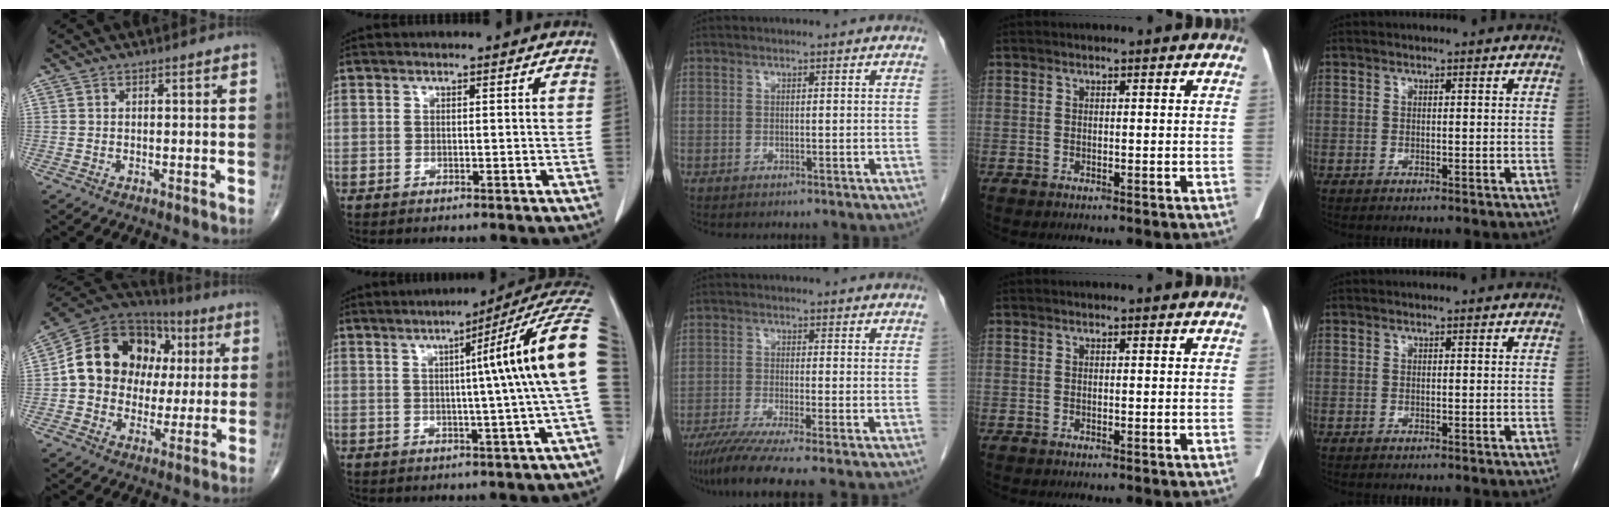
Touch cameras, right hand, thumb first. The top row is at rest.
{"thumb": {"total": 19.4, "force": [2.8, 15.5, 11.4], "torque": [-0.154, 0.032, 0.047]}, "index": {"total": 13.4, "force": [2.5, -2.0, 13.0], "torque": [-0.155, 0.022, 0.024]}, "middle": {"total": 8.4, "force": [-6.4, -0.8, 5.4], "torque": [-0.083, -0.025, -0.106]}}